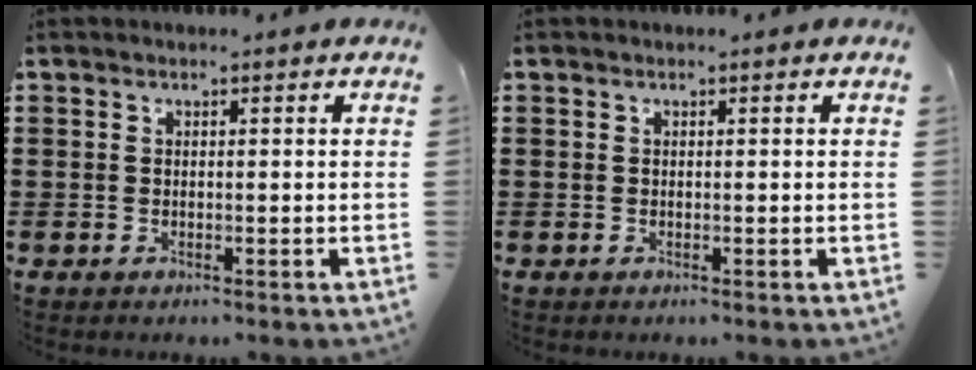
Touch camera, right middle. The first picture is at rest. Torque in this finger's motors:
{"motor_torque": [-0.13, 0.08, 0.03, -0.01]}